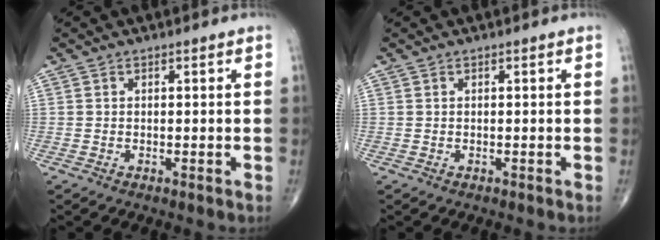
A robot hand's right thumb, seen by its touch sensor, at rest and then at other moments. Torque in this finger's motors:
{"motor_torque": [0.00, 0.00, -0.05, 0.05, 0.01]}